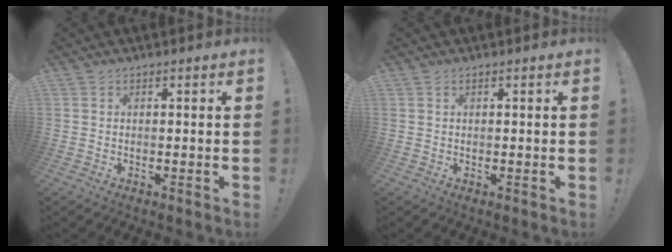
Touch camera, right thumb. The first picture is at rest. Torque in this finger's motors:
{"motor_torque": [0.14, -0.01, 0.09, 0.08, -0.01]}